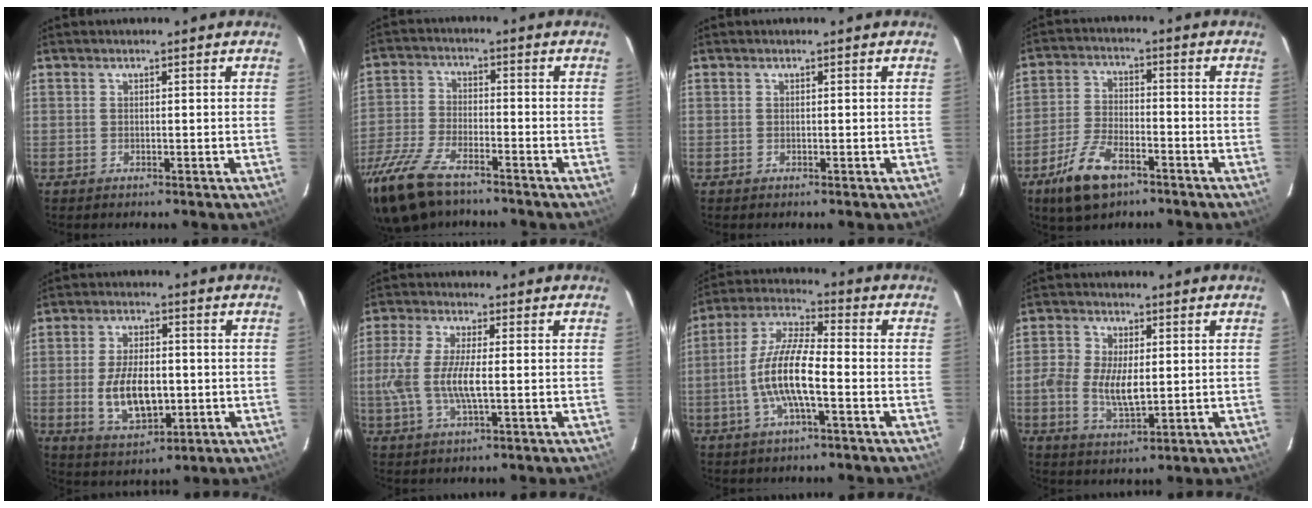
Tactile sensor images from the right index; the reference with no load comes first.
{"total": 18.0, "force": [-13.4, 6.9, 9.8], "torque": [-0.232, -0.033, -0.255]}
{"total": 0.0}
{"total": 10.8, "force": [-6.7, 4.8, 6.9], "torque": [-0.161, -0.008, -0.126]}
{"total": 10.7, "force": [-1.6, 5.5, 9.1], "torque": [-0.181, -0.004, -0.018]}
{"total": 8.9, "force": [-0.9, 2.4, 8.5], "torque": [-0.178, -0.004, -0.020]}
{"total": 11.8, "force": [-3.2, 2.6, 11.0], "torque": [-0.229, 0.004, -0.066]}
{"total": 7.9, "force": [-0.5, 4.3, 6.6], "torque": [-0.138, -0.002, -0.011]}